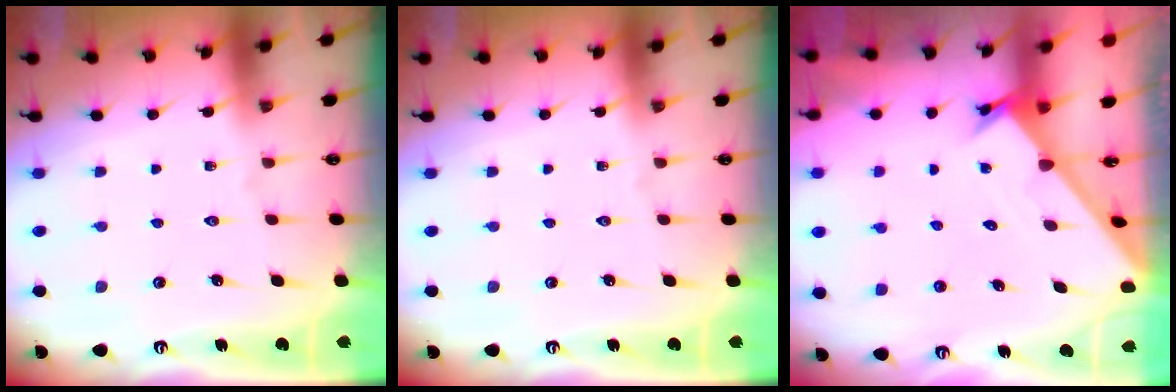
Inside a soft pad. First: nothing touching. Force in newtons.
{"total": 0.0}
{"total": 1.8, "press": 1.8, "slide": 0.1}